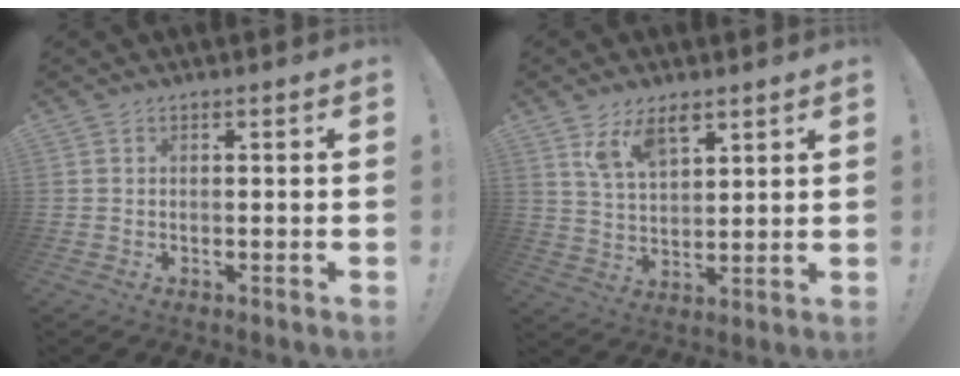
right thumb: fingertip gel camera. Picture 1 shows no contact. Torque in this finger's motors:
{"motor_torque": [-0.08, 1.23, 0.19, 0.07, 0.23]}